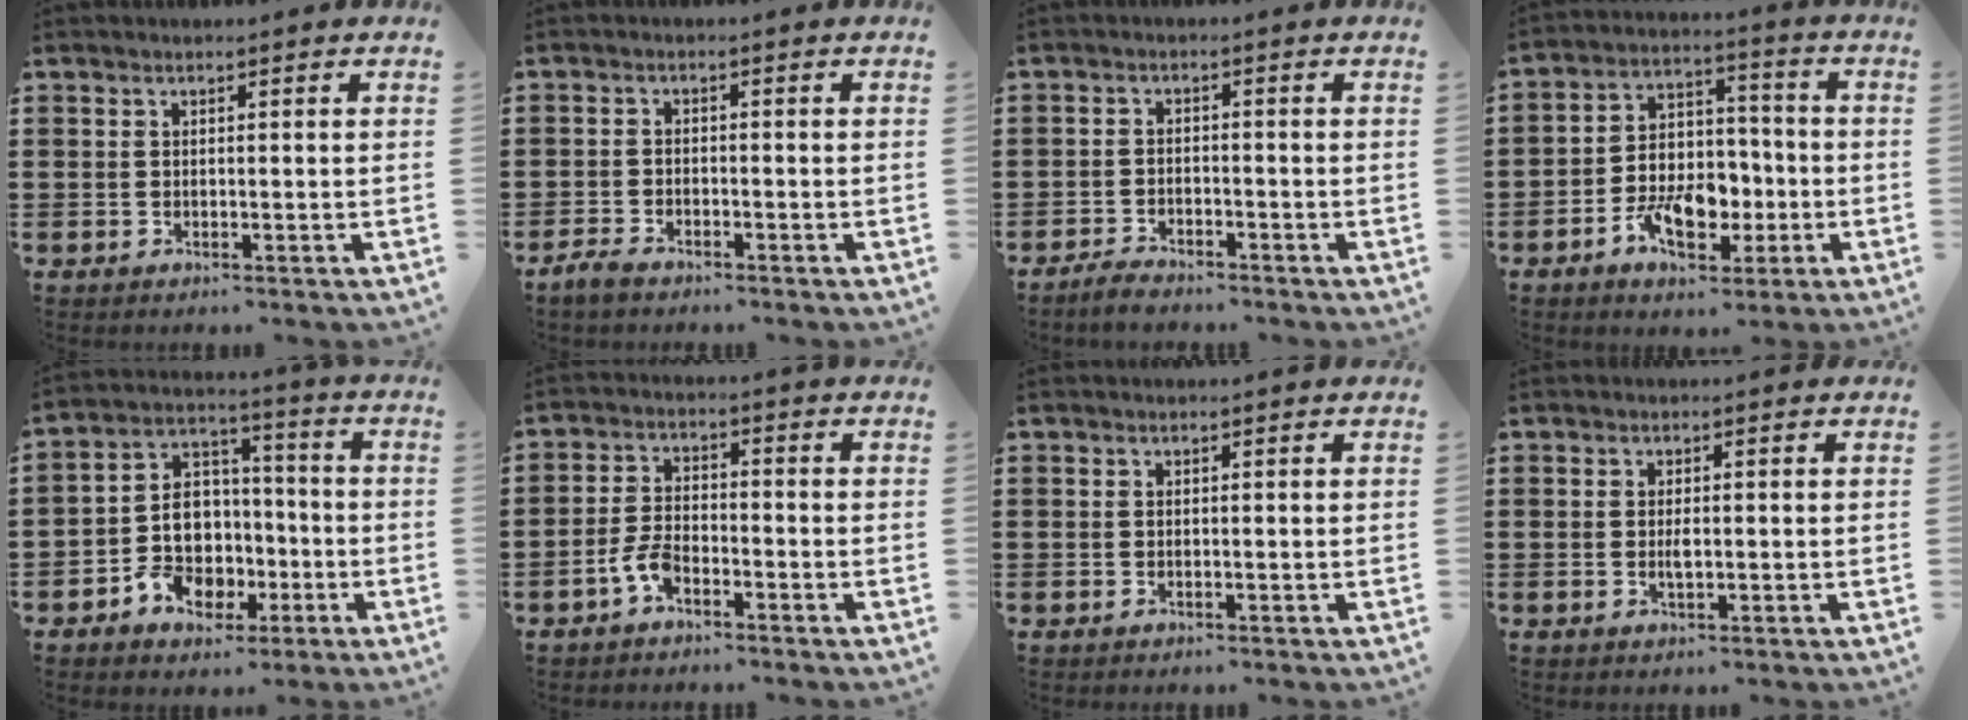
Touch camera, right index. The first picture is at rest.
{"total": 1.8, "force": [-1.7, 0.5, 0.3], "torque": [-0.008, 0.004, -0.034]}
{"total": 2.1, "force": [-2.1, 0.1, 0.1], "torque": [-0.009, 0.001, -0.042]}
{"total": 8.9, "force": [-3.4, 5.8, 5.8], "torque": [-0.109, 0.012, -0.058]}
{"total": 9.2, "force": [-3.8, 7.2, 4.3], "torque": [-0.085, 0.022, -0.070]}
{"total": 4.1, "force": [-2.5, 1.6, 2.9], "torque": [-0.079, -0.006, -0.053]}
{"total": 0.0}
{"total": 1.8, "force": [-0.1, 0.6, 1.7], "torque": [-0.033, -0.003, -0.001]}